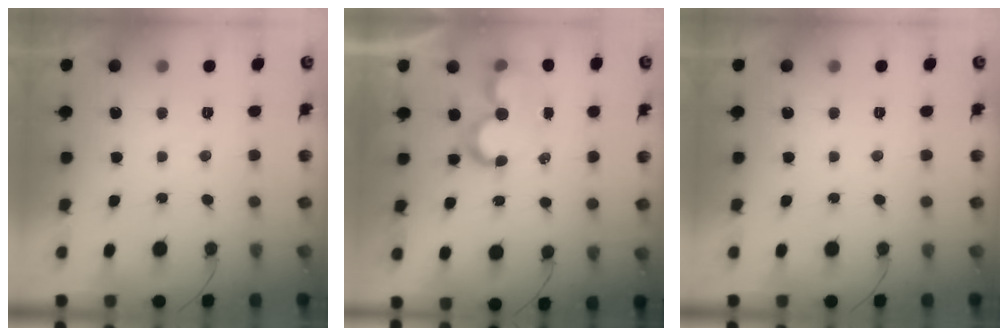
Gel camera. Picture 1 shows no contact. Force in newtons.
{"total": 8.8, "press": 8.8, "slide": 0.7}
{"total": 0.0}